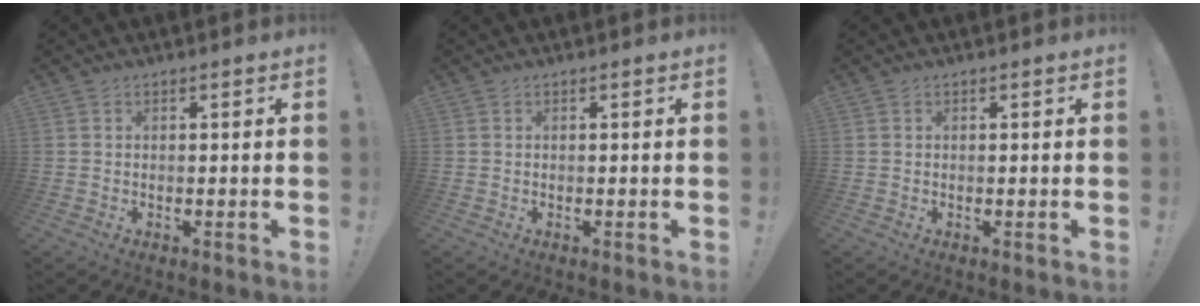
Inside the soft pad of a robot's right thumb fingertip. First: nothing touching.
{"total": 0.0}
{"total": 0.0}